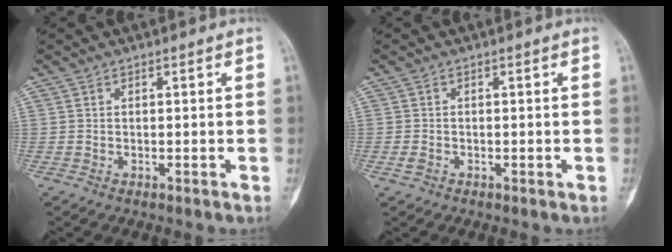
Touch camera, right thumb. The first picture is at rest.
{"total": 1.1, "force": [-0.5, 0.8, 0.3], "torque": [-0.007, 0.003, -0.010]}